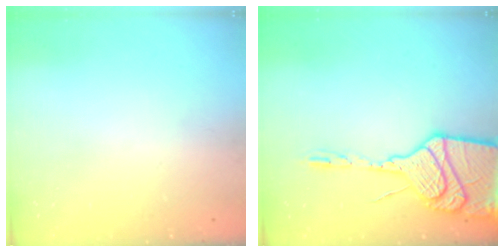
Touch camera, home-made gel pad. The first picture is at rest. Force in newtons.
{"total": 24.1, "press": 21.5, "slide": 10.8}